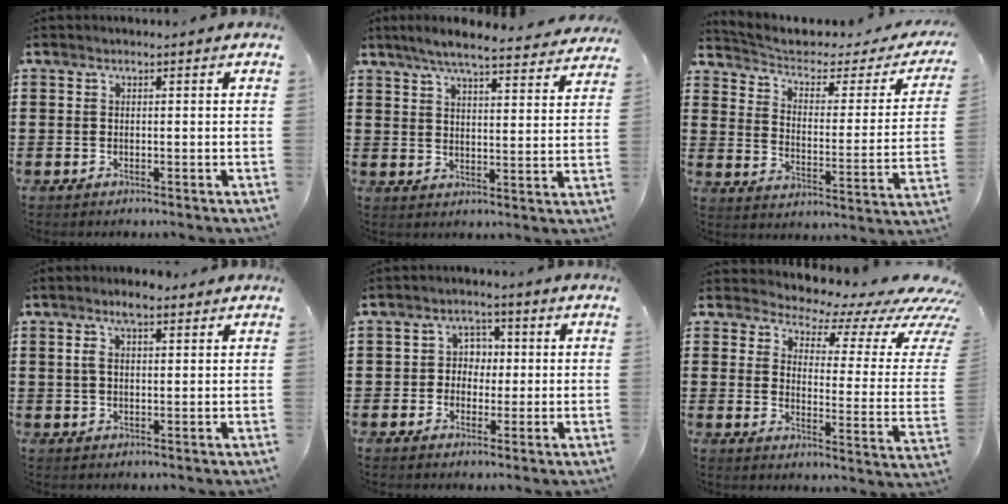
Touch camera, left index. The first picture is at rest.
{"total": 5.9, "force": [5.2, 0.0, 2.7], "torque": [-0.071, -0.026, 0.090]}
{"total": 3.4, "force": [2.3, 1.2, 2.2], "torque": [-0.060, -0.024, 0.031]}
{"total": 4.1, "force": [2.1, 1.3, 3.3], "torque": [-0.070, 0.006, 0.035]}
{"total": 3.6, "force": [-0.3, 3.3, 1.4], "torque": [-0.043, 0.011, -0.013]}
{"total": 4.5, "force": [3.6, 1.5, 2.1], "torque": [-0.042, -0.049, 0.053]}